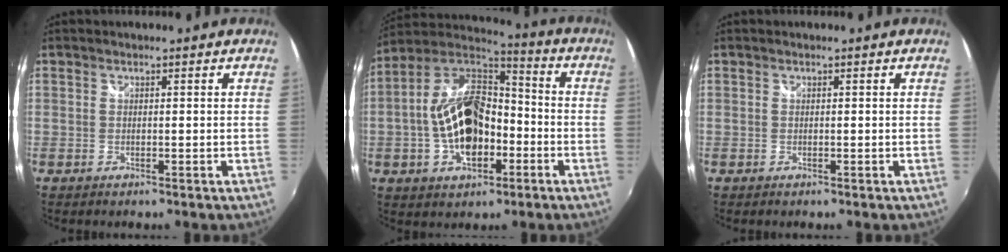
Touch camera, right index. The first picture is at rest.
{"total": 16.4, "force": [-4.3, 9.4, 12.8], "torque": [-0.256, 0.013, -0.074]}
{"total": 0.0}